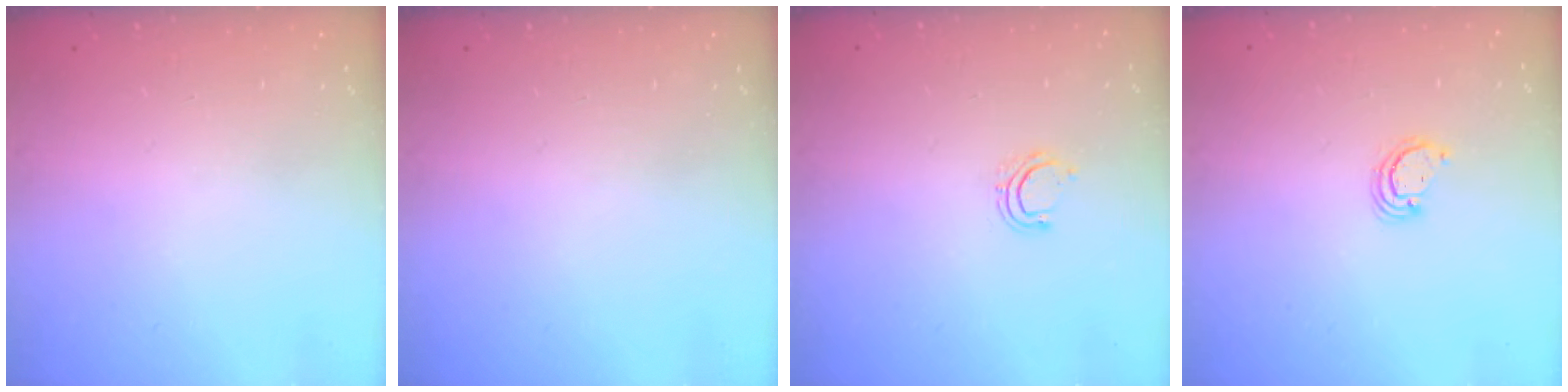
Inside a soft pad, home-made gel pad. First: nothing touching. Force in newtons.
{"total": 0.0}
{"total": 5.0, "press": 4.8, "slide": 1.2}
{"total": 2.6, "press": 2.6, "slide": 0.3}